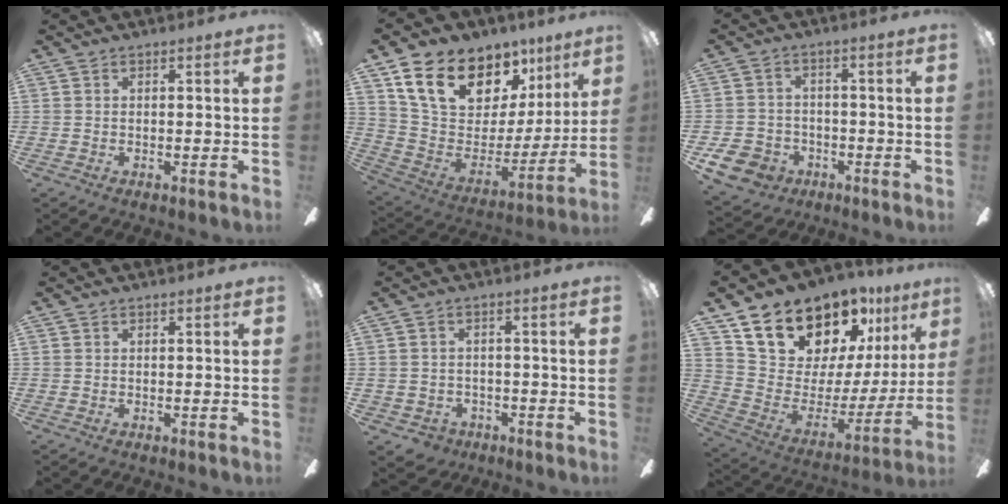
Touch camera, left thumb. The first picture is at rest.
{"total": 19.5, "force": [13.1, 11.2, 9.1], "torque": [-0.154, -0.085, 0.245]}
{"total": 8.1, "force": [-4.1, 6.5, 2.7], "torque": [-0.064, 0.030, -0.075]}
{"total": 0.0}
{"total": 2.8, "force": [-0.8, 2.6, 0.3], "torque": [-0.019, 0.002, -0.017]}
{"total": 19.8, "force": [16.1, 9.3, 6.9], "torque": [-0.119, -0.118, 0.301]}